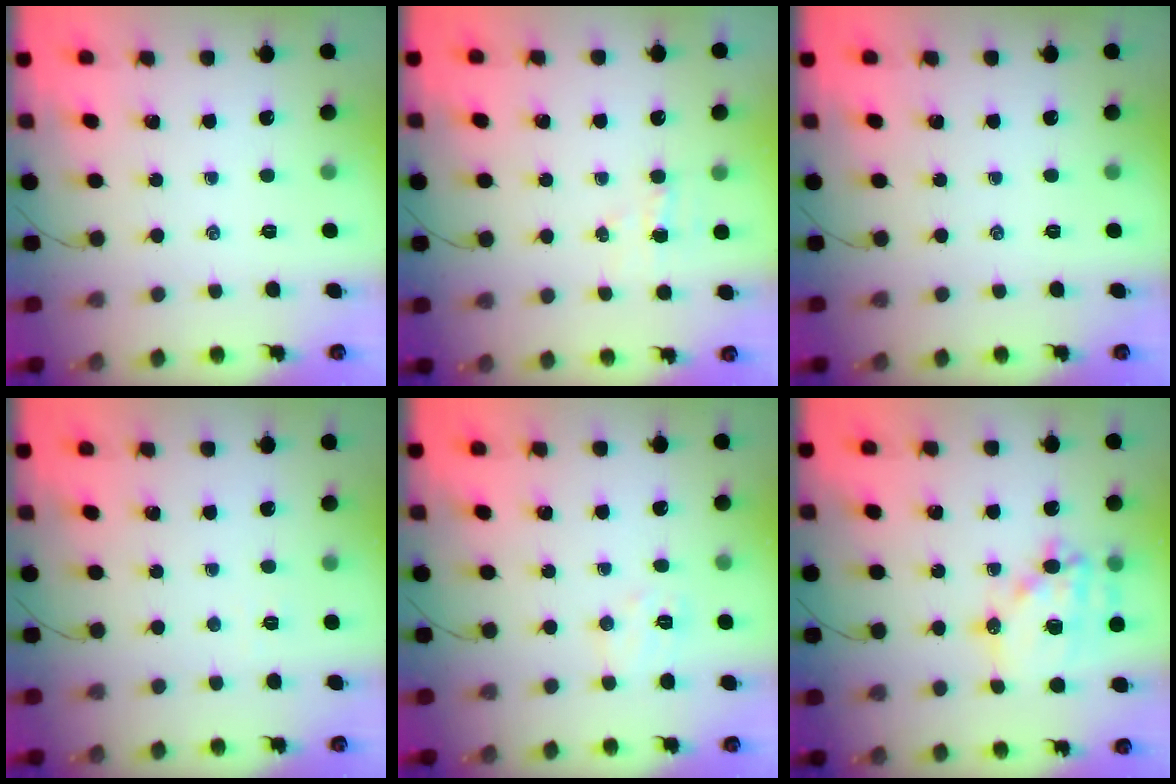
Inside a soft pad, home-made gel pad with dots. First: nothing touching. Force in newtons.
{"total": 3.4, "press": 3.2, "slide": 1.0}
{"total": 0.0}
{"total": 2.4, "press": 2.3, "slide": 0.7}
{"total": 6.7, "press": 6.6, "slide": 1.1}
{"total": 16.3, "press": 15.9, "slide": 3.3}